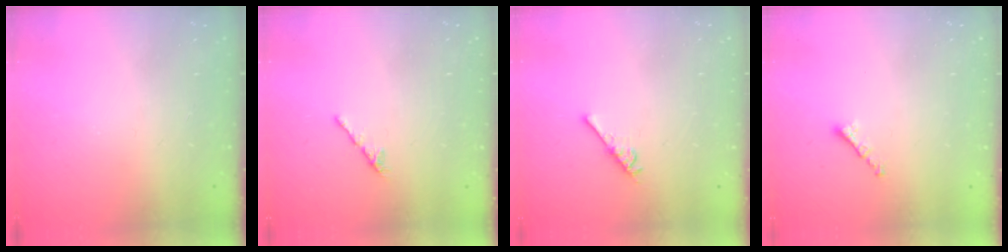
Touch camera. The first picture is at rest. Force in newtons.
{"total": 2.1, "press": 2.0, "slide": 0.7}
{"total": 5.0, "press": 4.9, "slide": 0.8}
{"total": 1.2, "press": 1.1, "slide": 0.5}